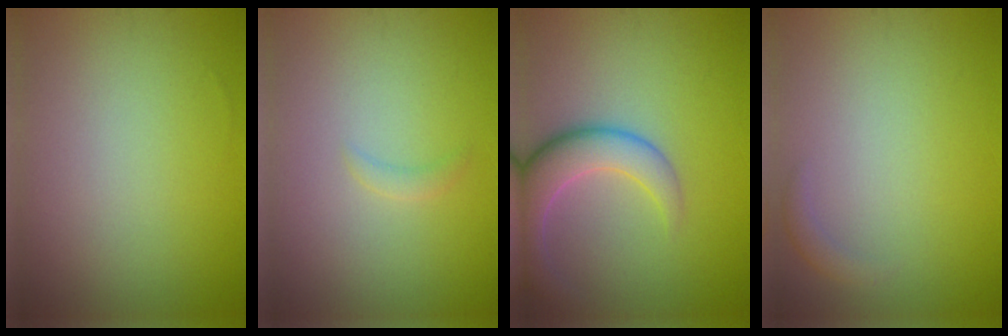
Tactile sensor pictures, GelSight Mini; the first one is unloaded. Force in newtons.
{"total": 0.8, "press": 0.8, "slide": 0.1}
{"total": 6.1, "press": 6.0, "slide": 0.6}
{"total": 1.0, "press": 1.0, "slide": 0.0}